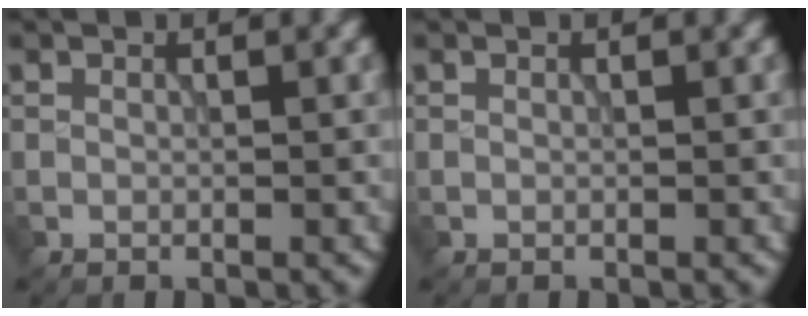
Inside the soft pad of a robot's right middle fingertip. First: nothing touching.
{"total": 0.0}